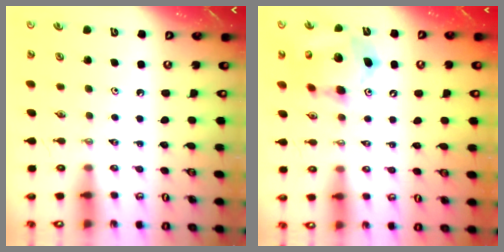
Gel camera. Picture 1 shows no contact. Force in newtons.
{"total": 14.7, "press": 14.4, "slide": 2.6}